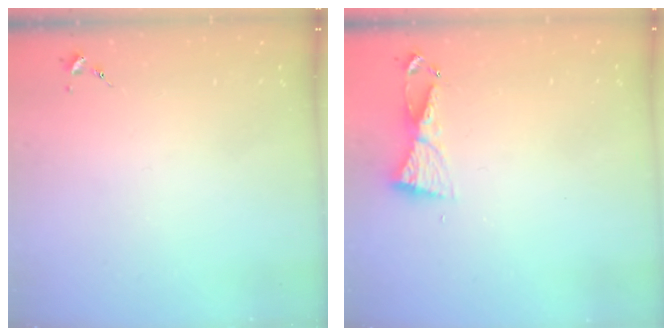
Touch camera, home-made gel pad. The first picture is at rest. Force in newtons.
{"total": 5.4, "press": 5.4, "slide": 0.5}